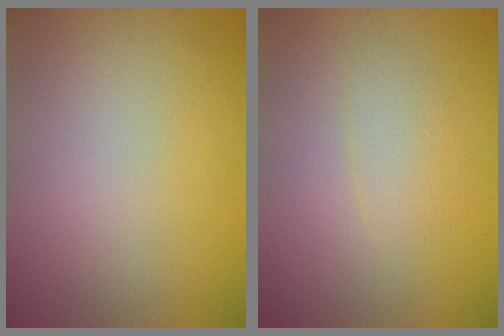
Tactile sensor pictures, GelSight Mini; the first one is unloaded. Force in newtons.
{"total": 1.8, "press": 1.8, "slide": 0.2}